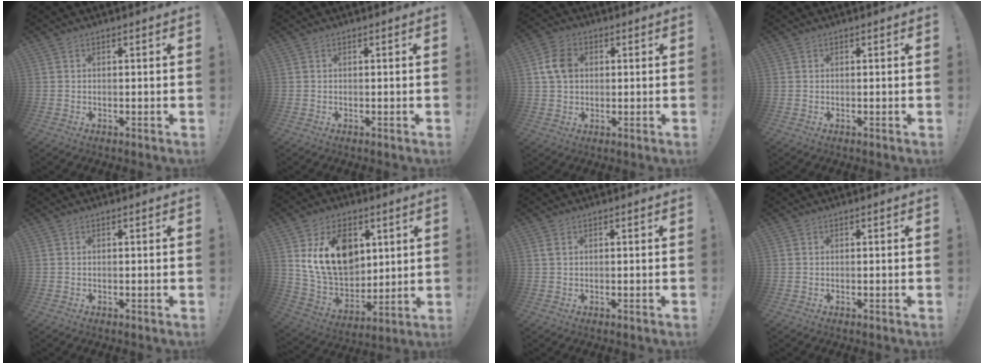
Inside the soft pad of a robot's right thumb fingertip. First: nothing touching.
{"total": 0.0}
{"total": 8.8, "force": [1.8, 6.7, 5.3], "torque": [-0.089, 0.013, 0.038]}
{"total": 0.0}
{"total": 0.0}
{"total": 19.2, "force": [6.9, 13.6, 11.7], "torque": [-0.197, -0.032, 0.130]}
{"total": 1.0, "force": [0.6, 0.5, 0.7], "torque": [-0.007, -0.001, 0.009]}
{"total": 0.0}